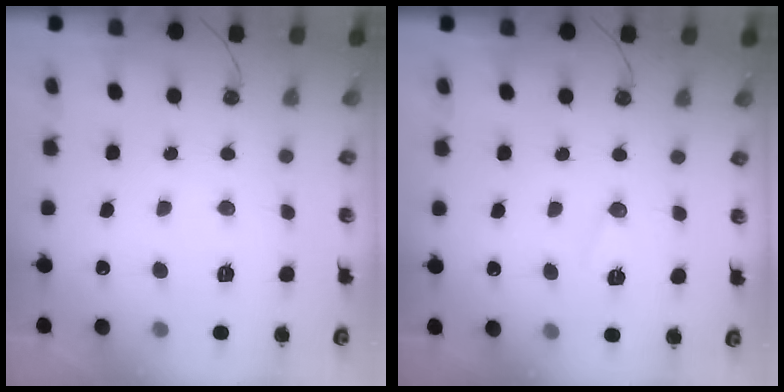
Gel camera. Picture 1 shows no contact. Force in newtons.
{"total": 6.8, "press": 5.1, "slide": 4.5}